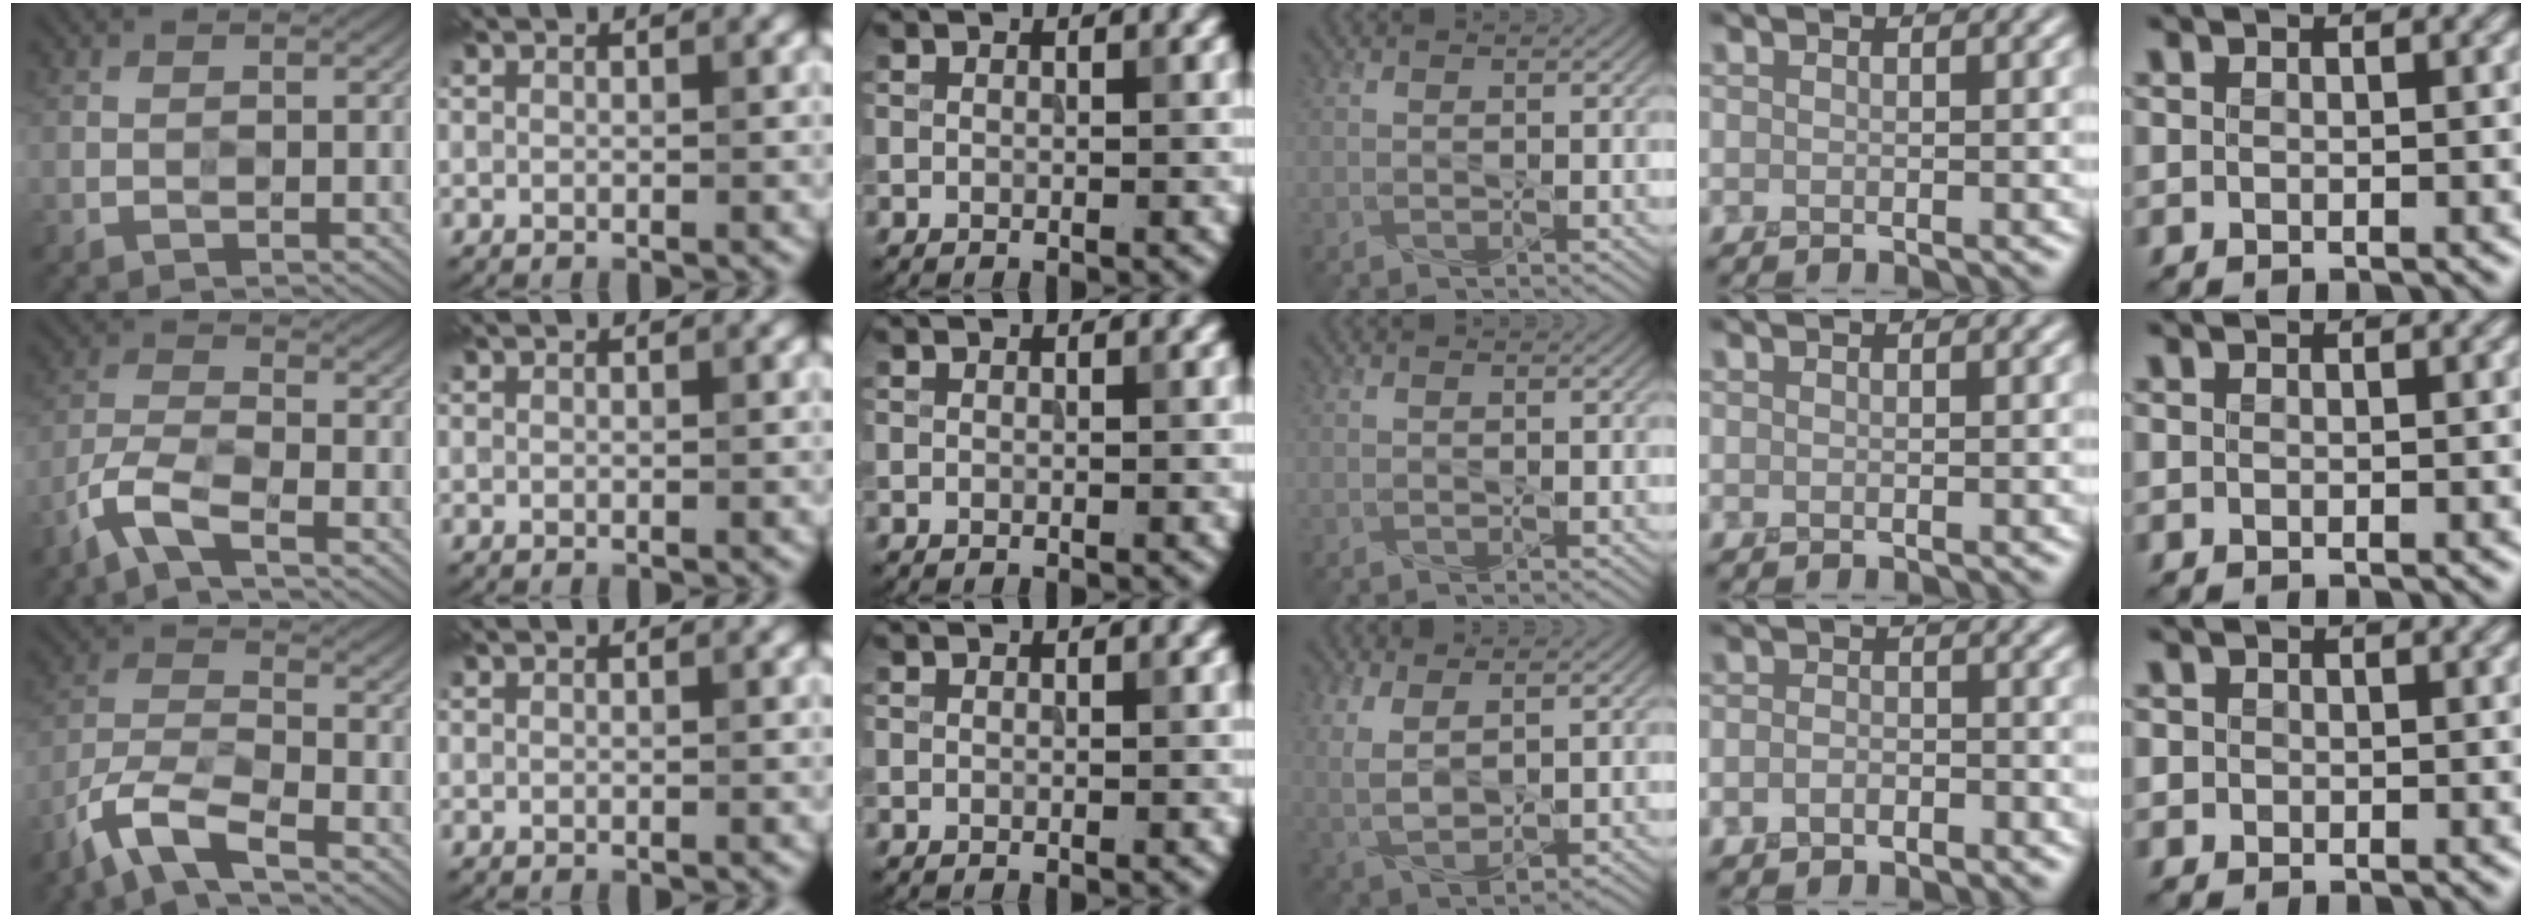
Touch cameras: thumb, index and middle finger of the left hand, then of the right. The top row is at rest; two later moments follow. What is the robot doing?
{"motion": "wipe", "object": "whiteboard"}